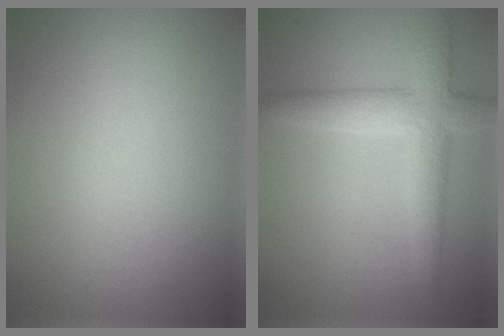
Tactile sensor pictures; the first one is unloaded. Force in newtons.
{"total": 4.7, "press": 4.7, "slide": 0.2}